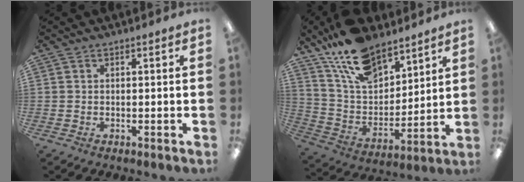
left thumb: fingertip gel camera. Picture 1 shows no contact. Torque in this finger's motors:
{"motor_torque": [0.80, 0.78, 1.39, -1.38, 0.19]}